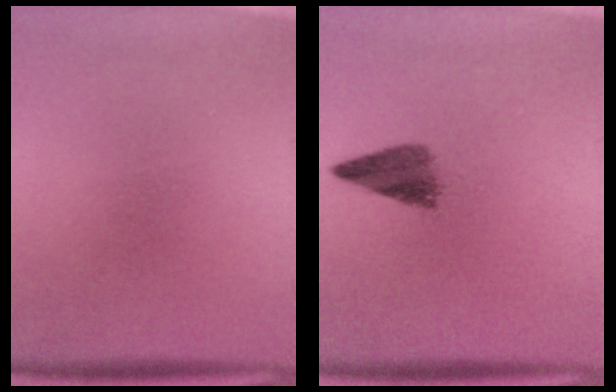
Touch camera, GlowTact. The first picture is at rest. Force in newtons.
{"total": 3.9}